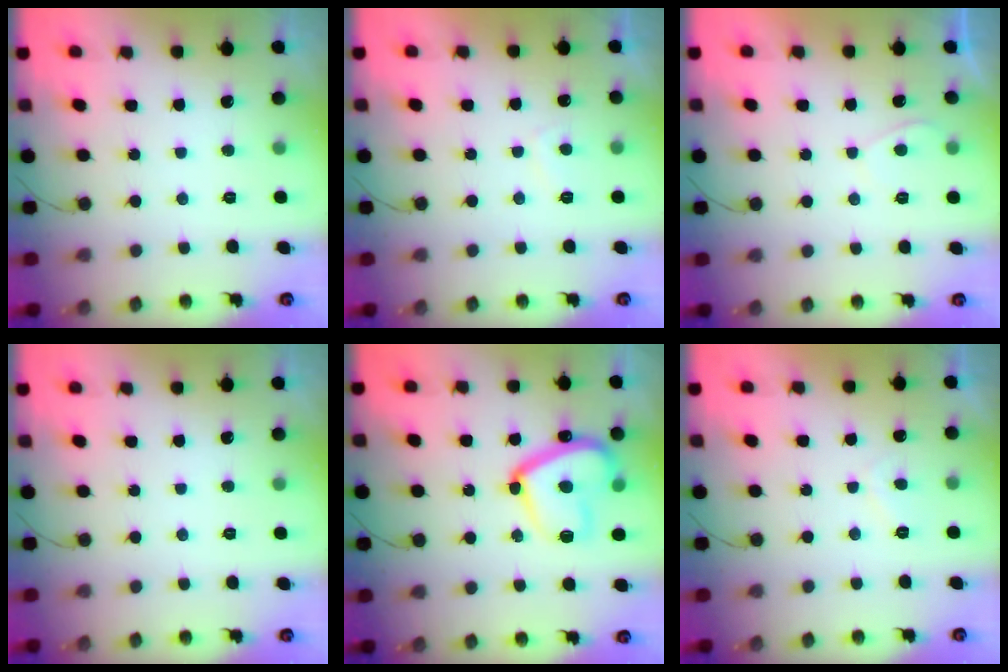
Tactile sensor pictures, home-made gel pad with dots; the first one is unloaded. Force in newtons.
{"total": 2.5, "press": 2.3, "slide": 0.9}
{"total": 1.1, "press": 1.0, "slide": 0.5}
{"total": 0.0}
{"total": 16.8, "press": 16.8, "slide": 1.6}
{"total": 1.1, "press": 0.9, "slide": 0.6}